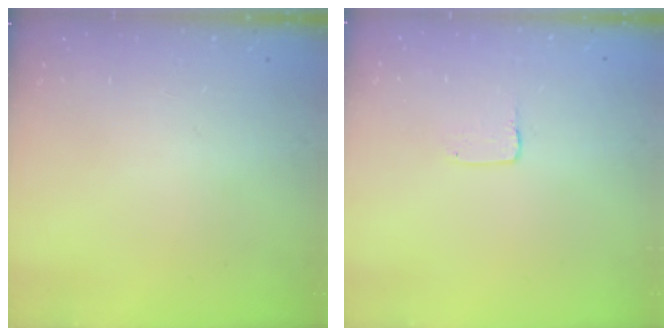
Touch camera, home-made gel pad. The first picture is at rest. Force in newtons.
{"total": 2.0, "press": 2.0, "slide": 0.2}